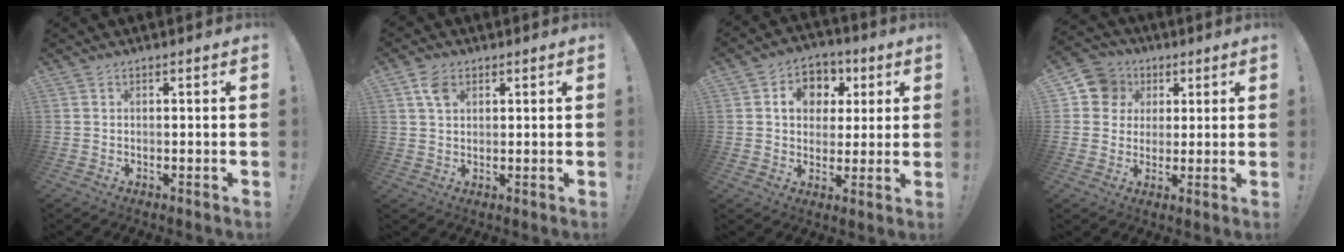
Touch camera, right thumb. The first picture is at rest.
{"total": 4.9, "force": [2.3, 3.1, 3.0], "torque": [-0.048, -0.004, 0.044]}
{"total": 10.2, "force": [3.2, 8.6, 4.5], "torque": [-0.063, -0.009, 0.062]}
{"total": 9.9, "force": [3.1, 9.1, 2.5], "torque": [-0.036, -0.006, 0.065]}